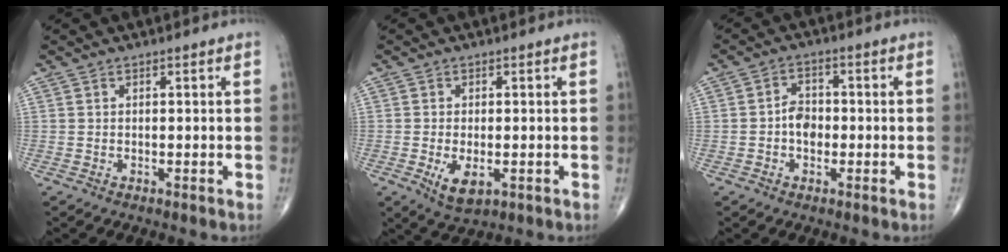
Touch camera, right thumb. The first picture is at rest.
{"total": 5.1, "force": [-1.4, 2.6, 4.2], "torque": [-0.072, -0.010, -0.018]}
{"total": 3.9, "force": [-0.8, 2.8, 2.6], "torque": [-0.028, 0.013, -0.020]}